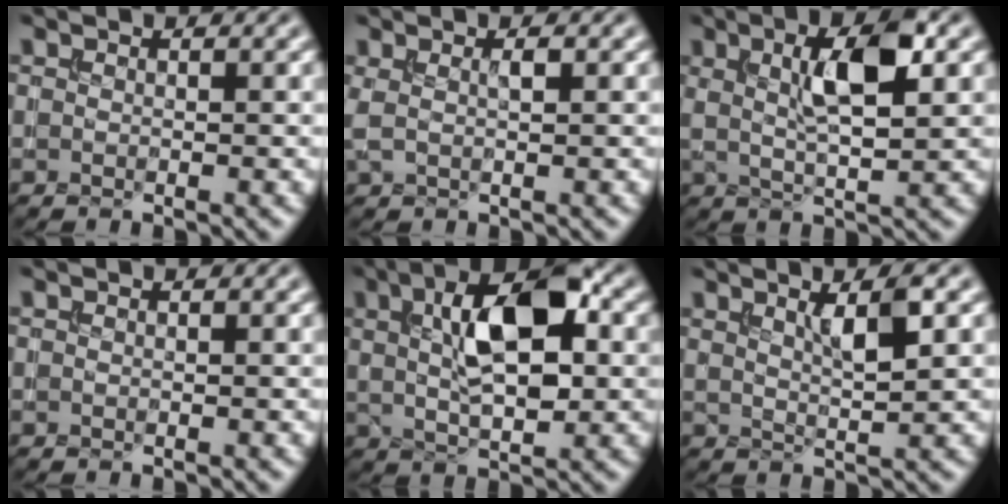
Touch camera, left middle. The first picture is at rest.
{"total": 1.6, "force": [0.5, 0.4, 1.4], "torque": [-0.031, 0.002, 0.009]}
{"total": 6.2, "force": [1.7, 1.7, 5.7], "torque": [-0.097, 0.006, 0.027]}
{"total": 0.0}
{"total": 8.9, "force": [2.4, 3.7, 7.7], "torque": [-0.126, 0.013, 0.037]}
{"total": 3.3, "force": [1.5, 0.7, 2.8], "torque": [-0.043, 0.001, 0.027]}